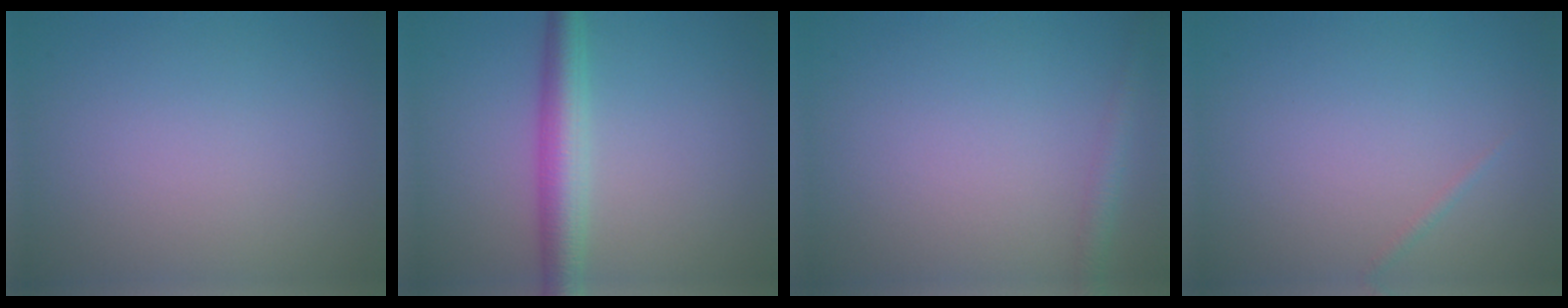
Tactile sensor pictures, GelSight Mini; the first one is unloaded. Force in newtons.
{"total": 4.4, "press": 4.4, "slide": 0.0}
{"total": 1.5, "press": 1.5, "slide": 0.1}
{"total": 0.6, "press": 0.6, "slide": 0.0}